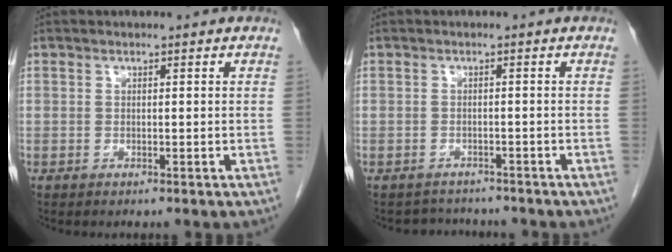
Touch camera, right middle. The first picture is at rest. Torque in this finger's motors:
{"motor_torque": [-0.23, -0.27, -0.05, -0.02]}